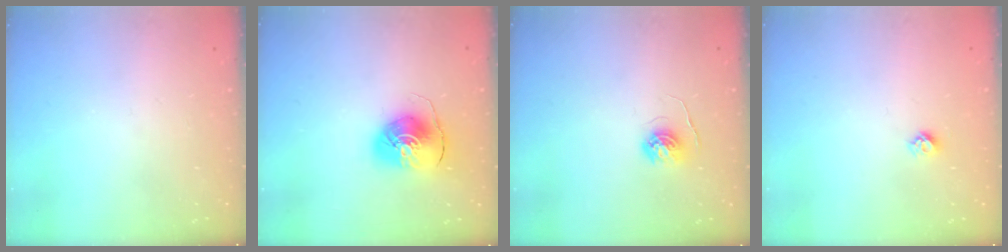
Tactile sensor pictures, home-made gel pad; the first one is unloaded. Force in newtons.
{"total": 9.1, "press": 9.0, "slide": 0.9}
{"total": 5.5, "press": 5.5, "slide": 0.3}
{"total": 4.3, "press": 4.2, "slide": 0.6}